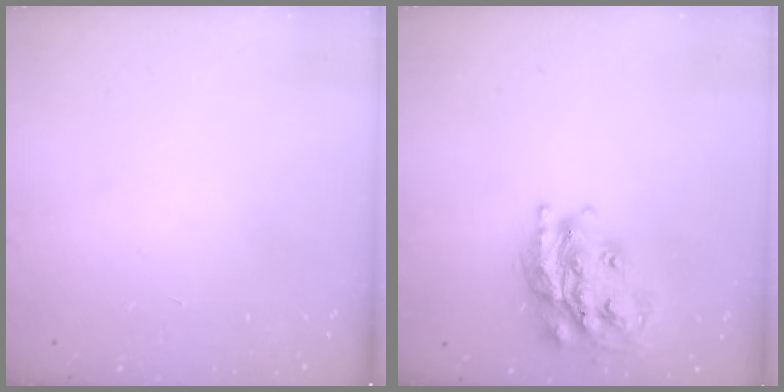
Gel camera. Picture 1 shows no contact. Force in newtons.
{"total": 21.4, "press": 21.4, "slide": 1.6}